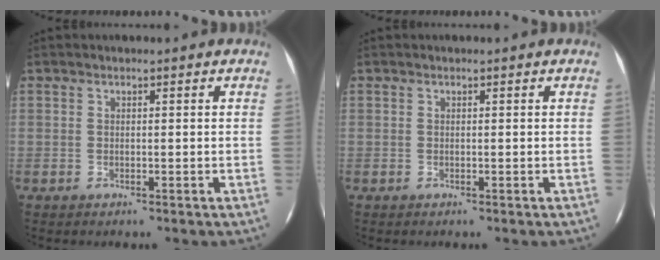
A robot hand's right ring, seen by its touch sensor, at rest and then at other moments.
{"total": 0.0}